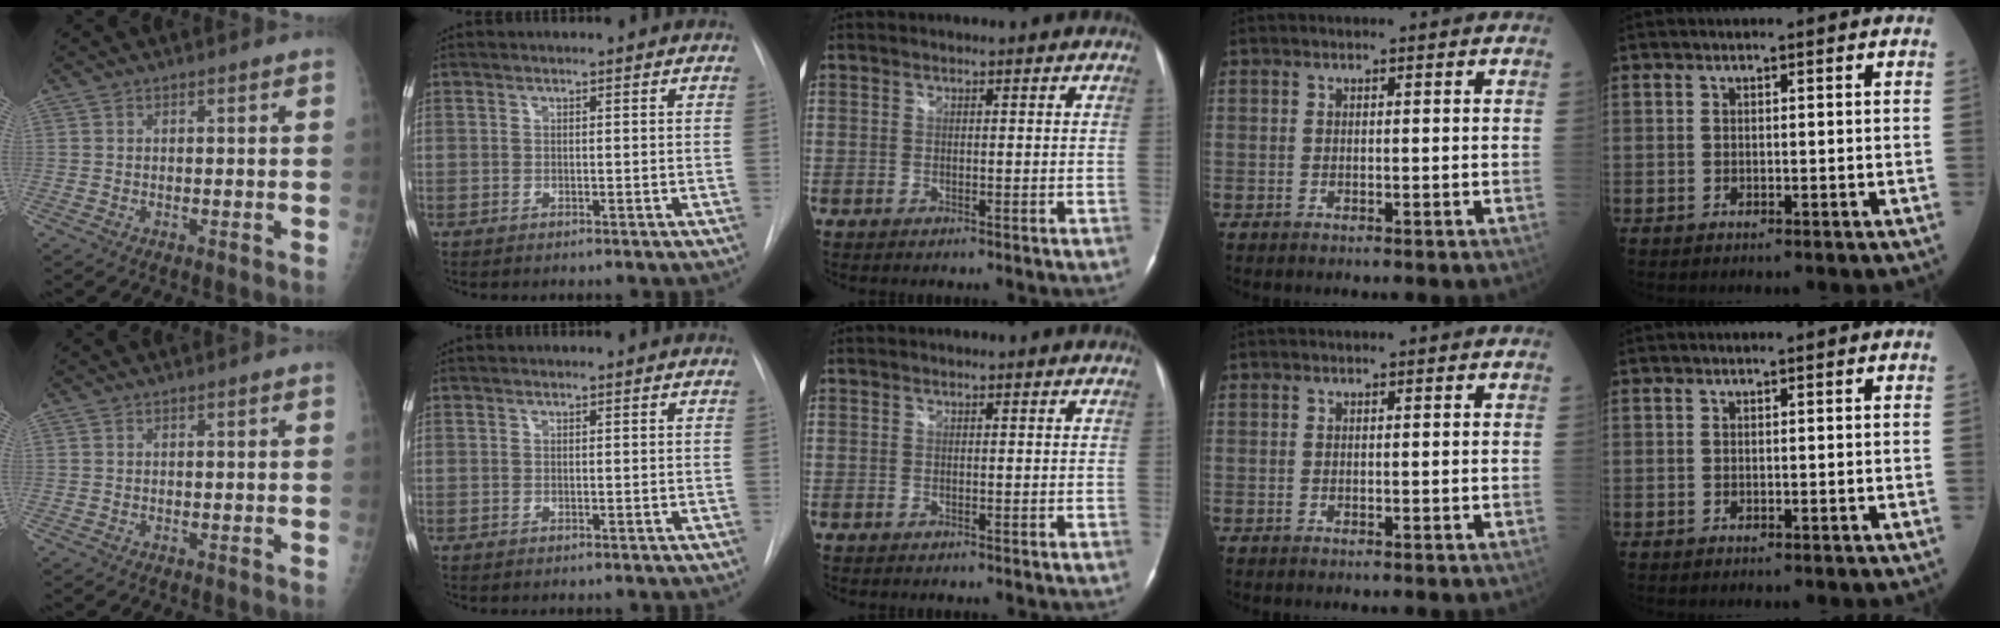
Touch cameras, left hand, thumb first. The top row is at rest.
{}